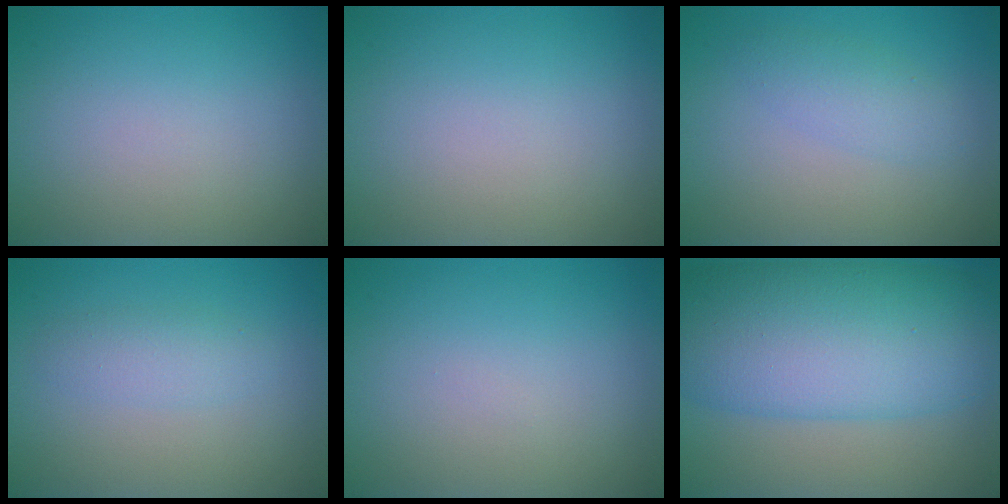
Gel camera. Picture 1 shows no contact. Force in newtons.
{"total": 0.0}
{"total": 2.1, "press": 2.1, "slide": 0.1}
{"total": 1.9, "press": 1.9, "slide": 0.0}
{"total": 0.0}
{"total": 12.4, "press": 12.4, "slide": 0.2}